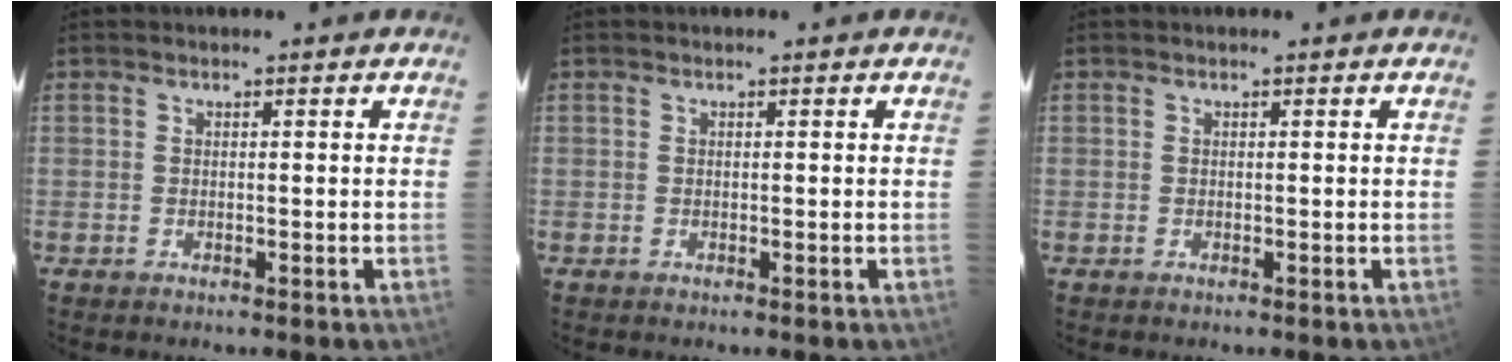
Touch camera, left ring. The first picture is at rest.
{"total": 0.0}
{"total": 0.0}